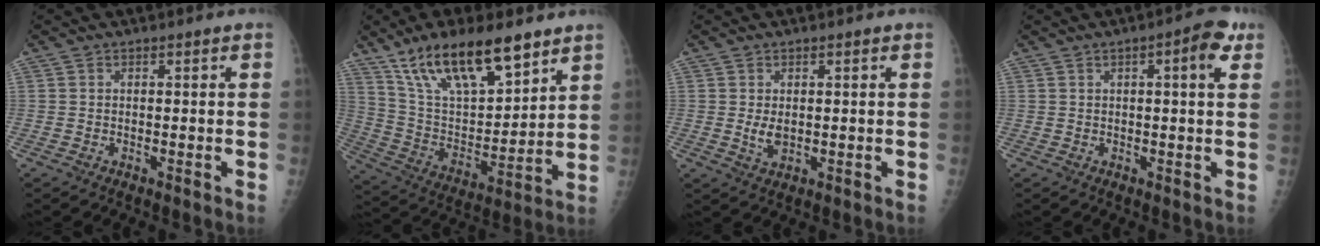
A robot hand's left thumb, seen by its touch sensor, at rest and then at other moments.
{"total": 20.6, "force": [13.7, 7.6, 13.4], "torque": [-0.203, -0.051, 0.256]}
{"total": 2.9, "force": [0.3, 1.8, 2.3], "torque": [-0.036, -0.008, 0.010]}
{"total": 5.6, "force": [2.2, 1.4, 5.0], "torque": [-0.061, 0.003, 0.022]}